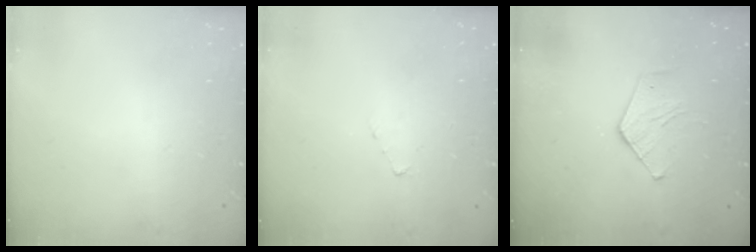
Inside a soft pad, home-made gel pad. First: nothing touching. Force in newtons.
{"total": 3.0, "press": 3.0, "slide": 0.3}
{"total": 7.2, "press": 7.2, "slide": 0.8}